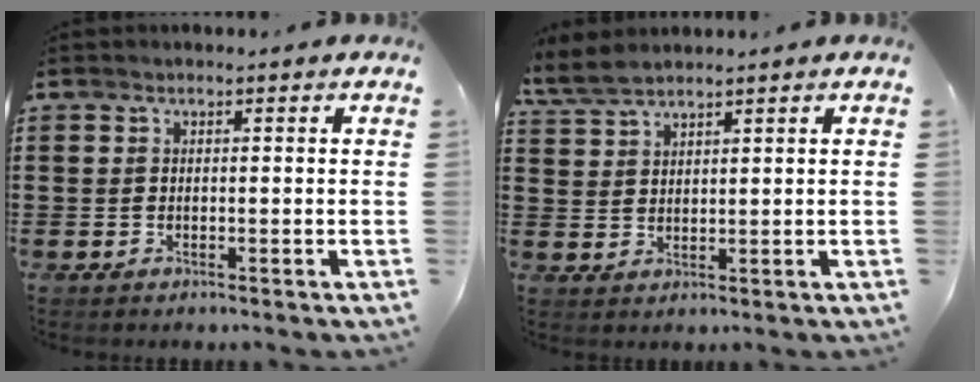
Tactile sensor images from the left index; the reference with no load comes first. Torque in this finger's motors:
{"motor_torque": [0.45, -1.10, 0.08, 0.07]}